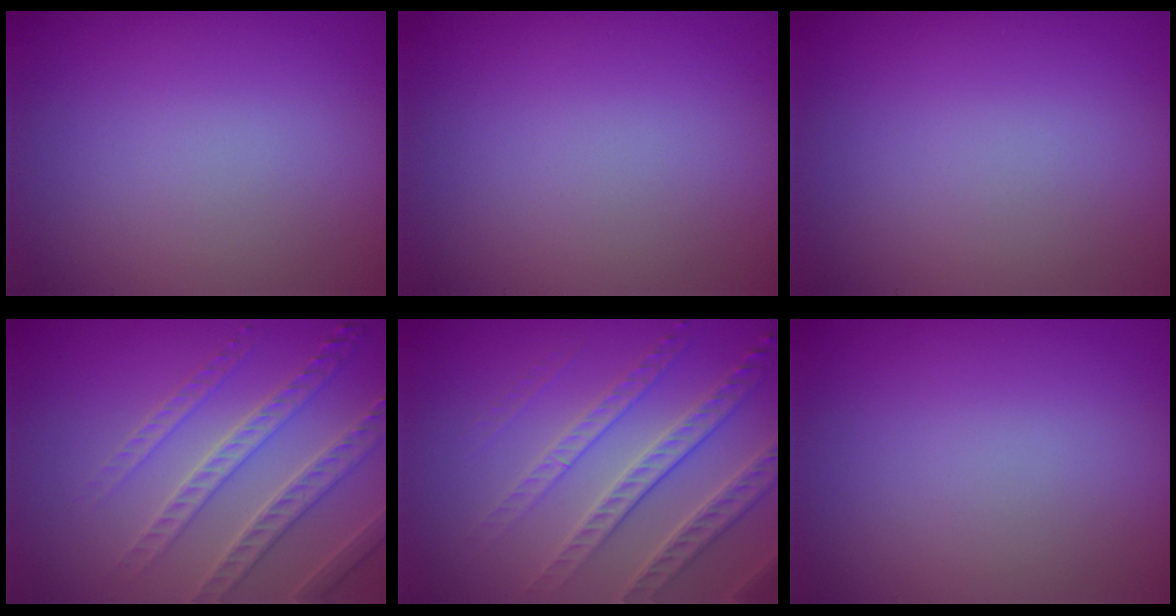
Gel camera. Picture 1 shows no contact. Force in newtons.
{"total": 0.0}
{"total": 0.0}
{"total": 4.1, "press": 3.8, "slide": 1.5}
{"total": 5.0, "press": 4.2, "slide": 2.8}
{"total": 0.0}